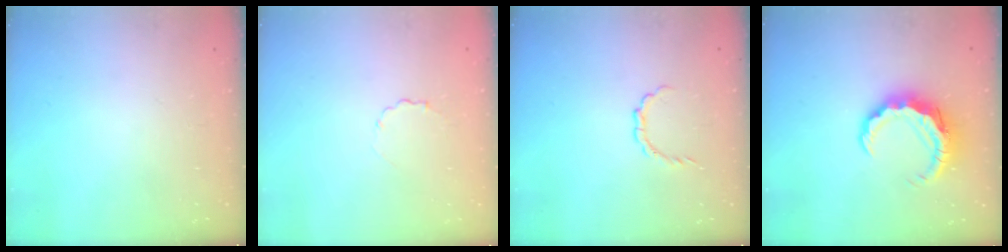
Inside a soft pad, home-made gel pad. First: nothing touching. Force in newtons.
{"total": 2.1, "press": 1.9, "slide": 0.9}
{"total": 3.1, "press": 3.0, "slide": 0.3}
{"total": 9.4, "press": 9.3, "slide": 1.5}